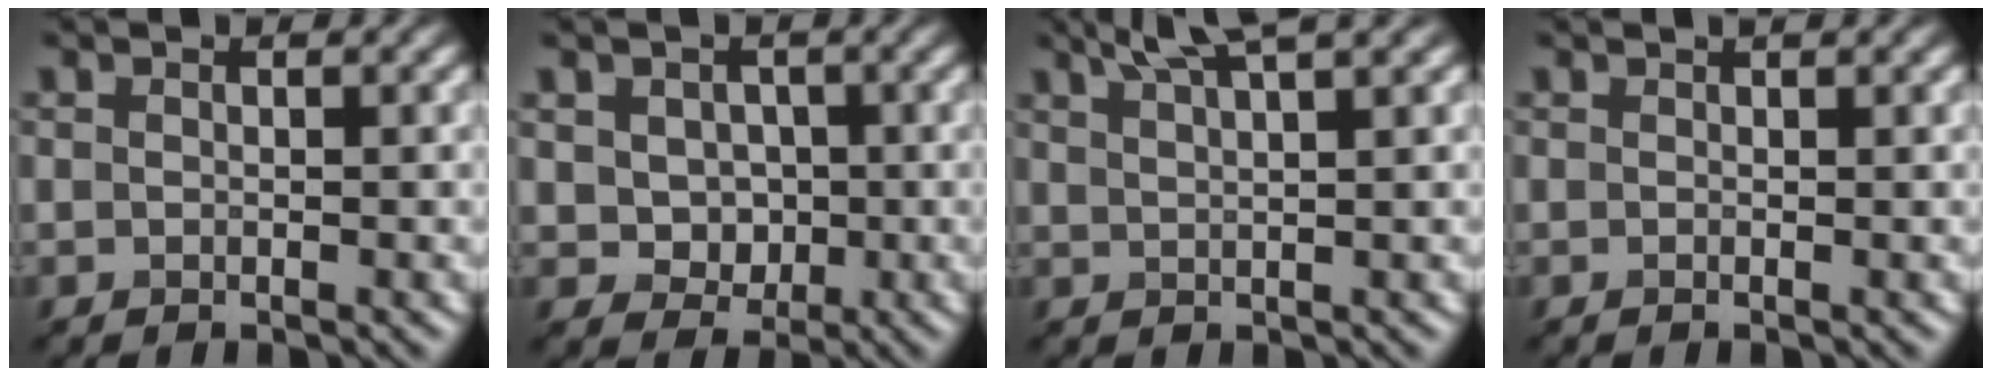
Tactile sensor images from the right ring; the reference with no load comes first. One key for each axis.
{"total": 3.5, "fx": 0.4, "fy": 3.0, "fz": 1.8, "tx": -0.029, "ty": -0.002, "tz": 0.008}
{"total": 5.4, "fx": 4.0, "fy": 1.0, "fz": 3.5, "tx": -0.036, "ty": 0.024, "tz": 0.043}
{"total": 0.9, "fx": 0.4, "fy": 0.2, "fz": 0.7, "tx": -0.012, "ty": -0.006, "tz": 0.002}